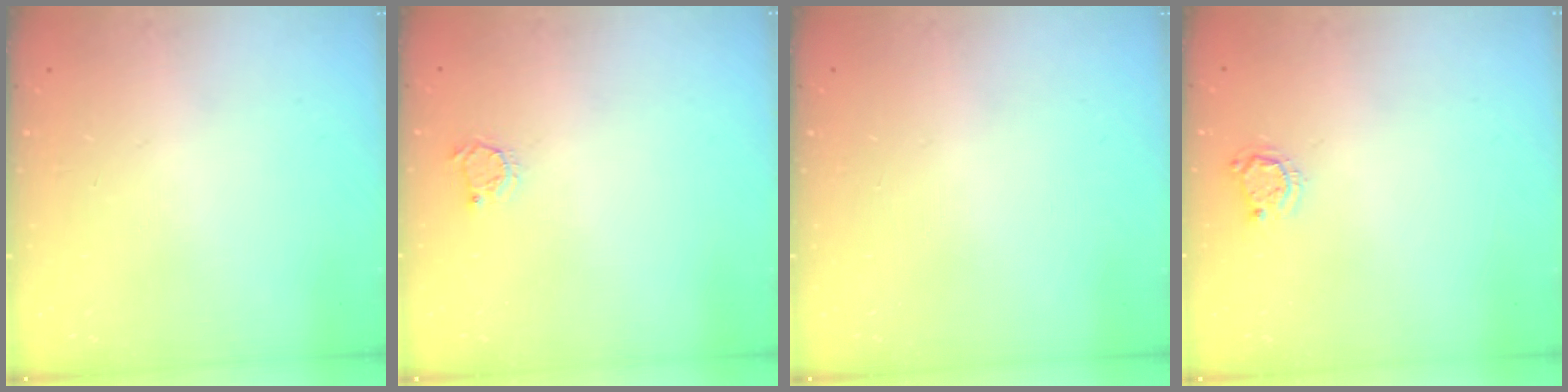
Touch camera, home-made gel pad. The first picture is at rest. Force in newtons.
{"total": 2.6, "press": 2.6, "slide": 0.4}
{"total": 0.0}
{"total": 4.2, "press": 4.1, "slide": 0.6}